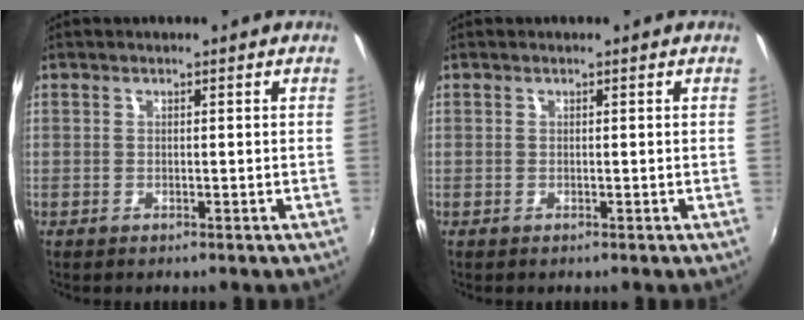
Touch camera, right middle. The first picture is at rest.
{"total": 0.0}